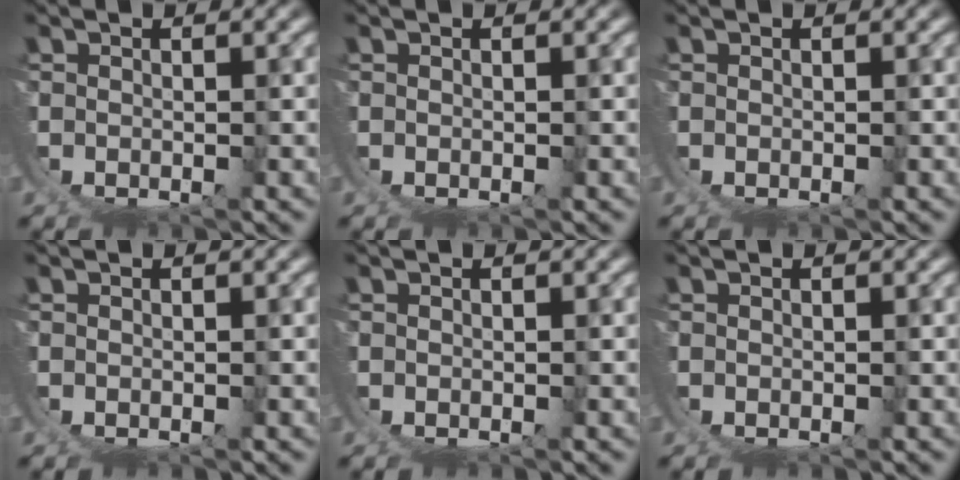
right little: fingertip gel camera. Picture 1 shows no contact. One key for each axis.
{"total": 0.0}
{"total": 0.0}
{"total": 0.0}
{"total": 0.0}
{"total": 0.0}